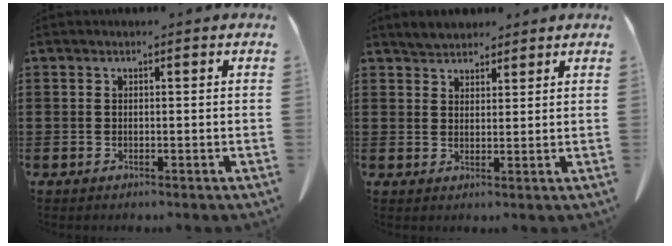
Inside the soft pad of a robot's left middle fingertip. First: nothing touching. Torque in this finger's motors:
{"motor_torque": [0.11, 0.09, 0.03, 0.04]}